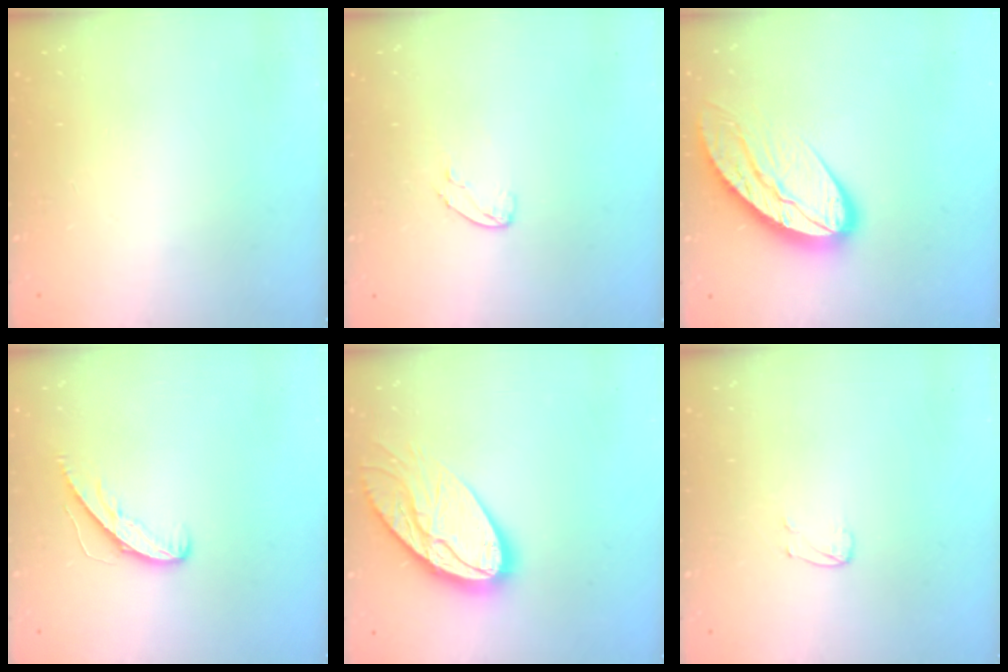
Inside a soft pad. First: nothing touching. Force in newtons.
{"total": 5.2, "press": 5.1, "slide": 0.5}
{"total": 12.2, "press": 12.1, "slide": 1.1}
{"total": 5.8, "press": 5.7, "slide": 0.5}
{"total": 16.3, "press": 16.3, "slide": 1.3}
{"total": 3.6, "press": 3.6, "slide": 0.3}